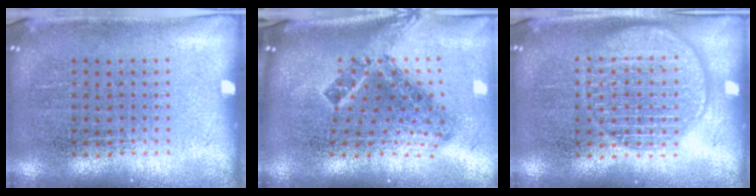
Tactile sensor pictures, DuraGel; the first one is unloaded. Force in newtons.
{"total": 2.0, "press": 1.4, "slide": 1.4}
{"total": 3.3, "press": 3.3, "slide": 0.5}